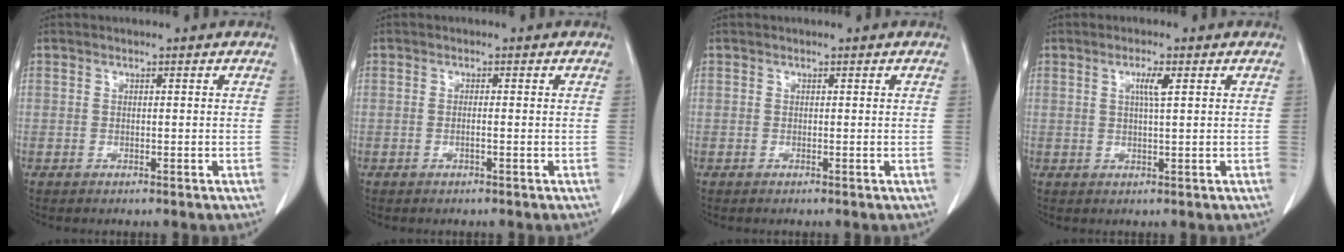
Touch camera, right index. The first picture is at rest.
{"total": 0.7, "force": [-0.3, -0.1, 0.7], "torque": [-0.012, 0.002, -0.005]}
{"total": 0.0}
{"total": 2.5, "force": [0.9, -0.1, 2.4], "torque": [-0.046, -0.001, 0.015]}